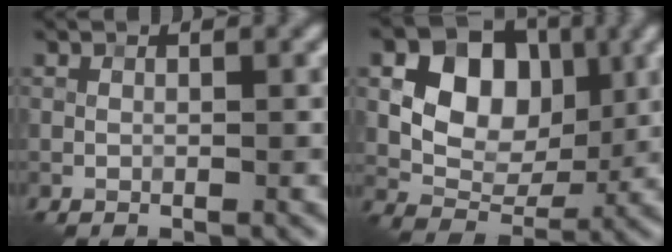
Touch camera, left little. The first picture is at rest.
{"total": 8.9, "force": [2.0, 6.6, 5.7], "torque": [-0.094, 0.008, 0.028]}